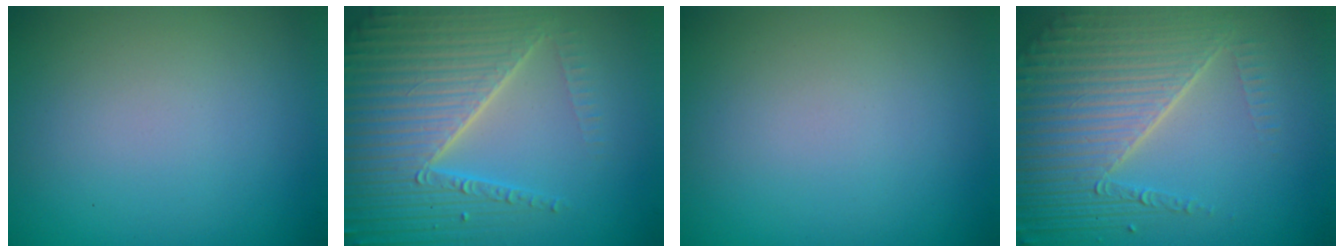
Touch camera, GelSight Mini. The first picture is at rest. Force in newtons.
{"total": 7.1, "press": 6.9, "slide": 1.7}
{"total": 0.0}
{"total": 7.8, "press": 5.4, "slide": 5.6}